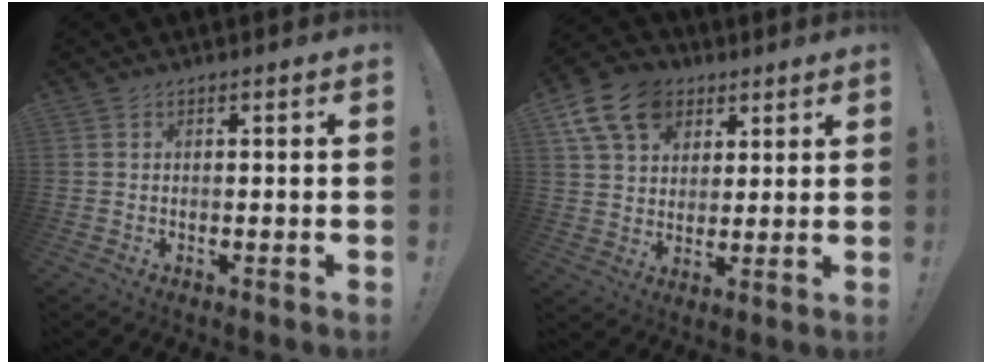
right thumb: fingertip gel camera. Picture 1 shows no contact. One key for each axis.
{"total": 14.7, "fx": 6.9, "fy": 11.0, "fz": 7.1, "tx": -0.110, "ty": -0.028, "tz": 0.134}